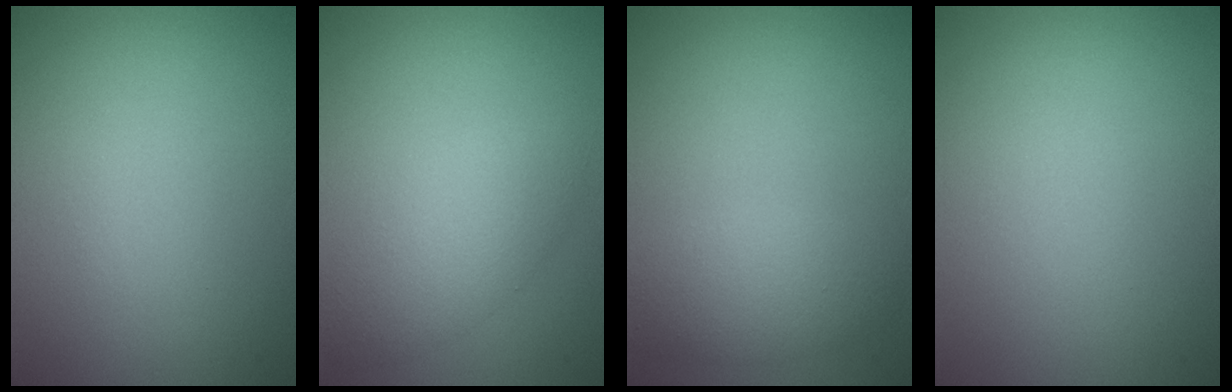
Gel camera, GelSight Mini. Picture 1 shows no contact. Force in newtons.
{"total": 3.5, "press": 3.5, "slide": 0.1}
{"total": 2.9, "press": 2.9, "slide": 0.1}
{"total": 0.0}